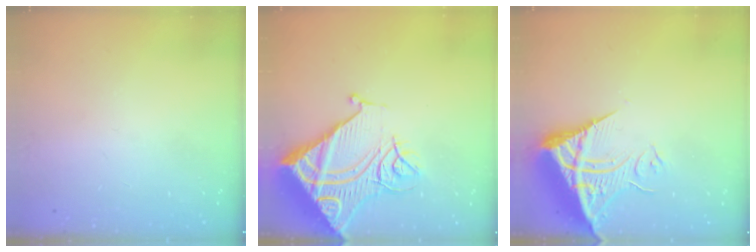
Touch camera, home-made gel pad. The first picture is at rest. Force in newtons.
{"total": 23.6, "press": 23.4, "slide": 3.0}
{"total": 11.0, "press": 10.9, "slide": 1.2}